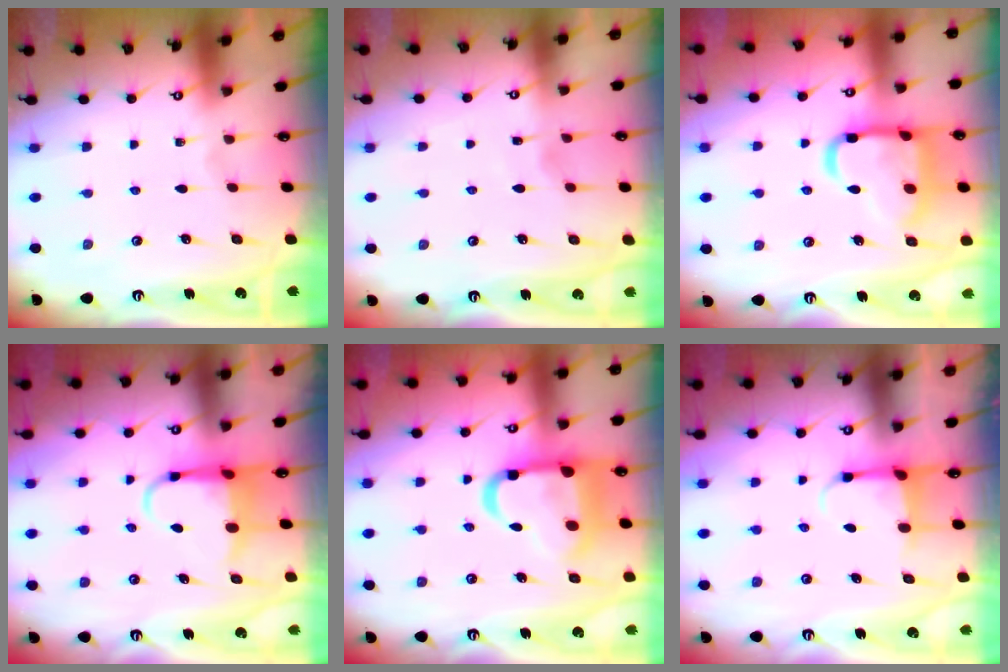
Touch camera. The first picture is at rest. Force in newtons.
{"total": 2.1, "press": 2.1, "slide": 0.2}
{"total": 18.5, "press": 18.5, "slide": 1.7}
{"total": 5.6, "press": 5.5, "slide": 1.0}
{"total": 16.1, "press": 16.0, "slide": 1.8}
{"total": 4.0, "press": 3.9, "slide": 0.9}